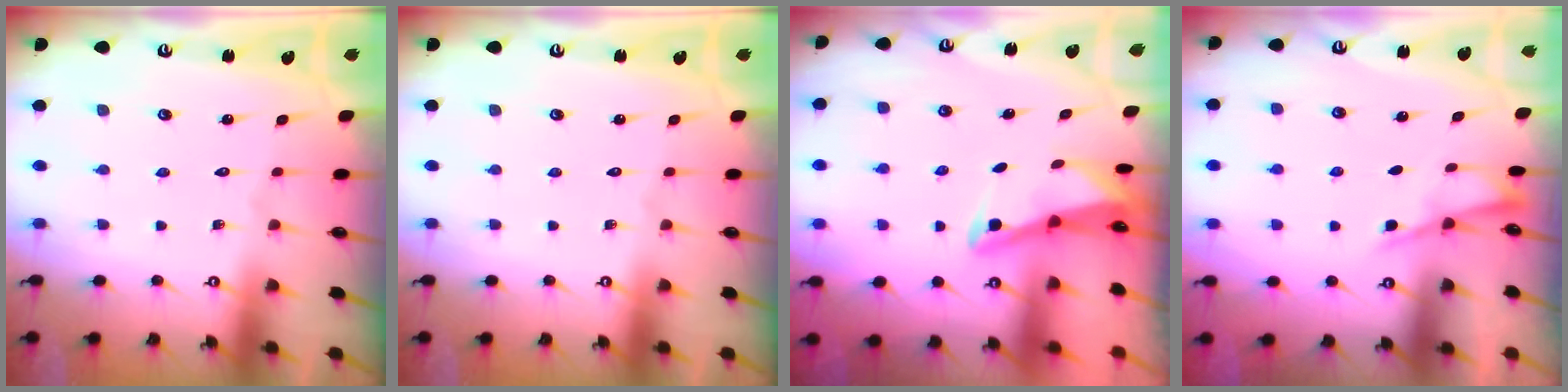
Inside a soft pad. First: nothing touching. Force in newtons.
{"total": 0.0}
{"total": 3.0, "press": 2.9, "slide": 0.6}
{"total": 2.7, "press": 2.7, "slide": 0.3}